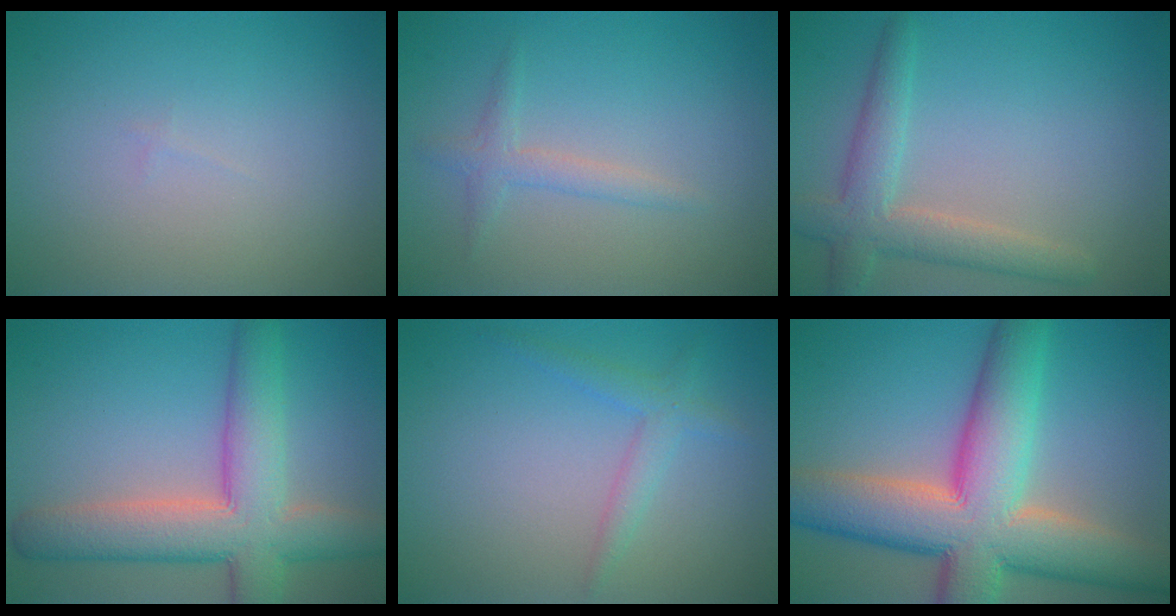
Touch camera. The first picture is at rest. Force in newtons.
{"total": 1.7, "press": 1.7, "slide": 0.1}
{"total": 4.1, "press": 4.1, "slide": 0.2}
{"total": 8.6, "press": 8.6, "slide": 0.5}
{"total": 2.0, "press": 2.0, "slide": 0.1}
{"total": 12.9, "press": 12.9, "slide": 0.7}